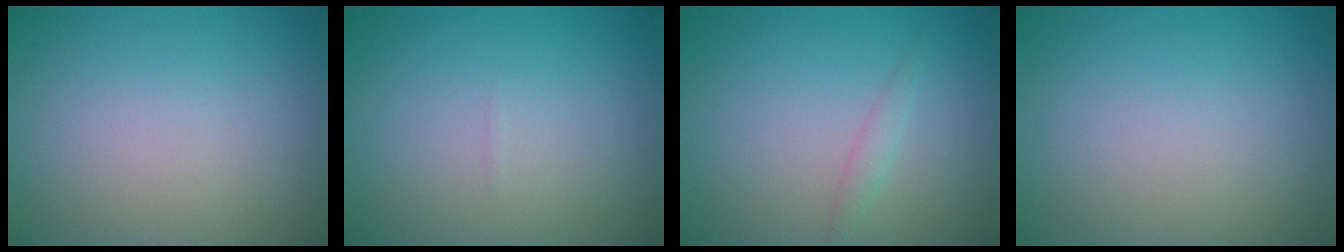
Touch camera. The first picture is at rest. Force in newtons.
{"total": 0.0}
{"total": 1.0, "press": 1.0, "slide": 0.0}
{"total": 0.0}